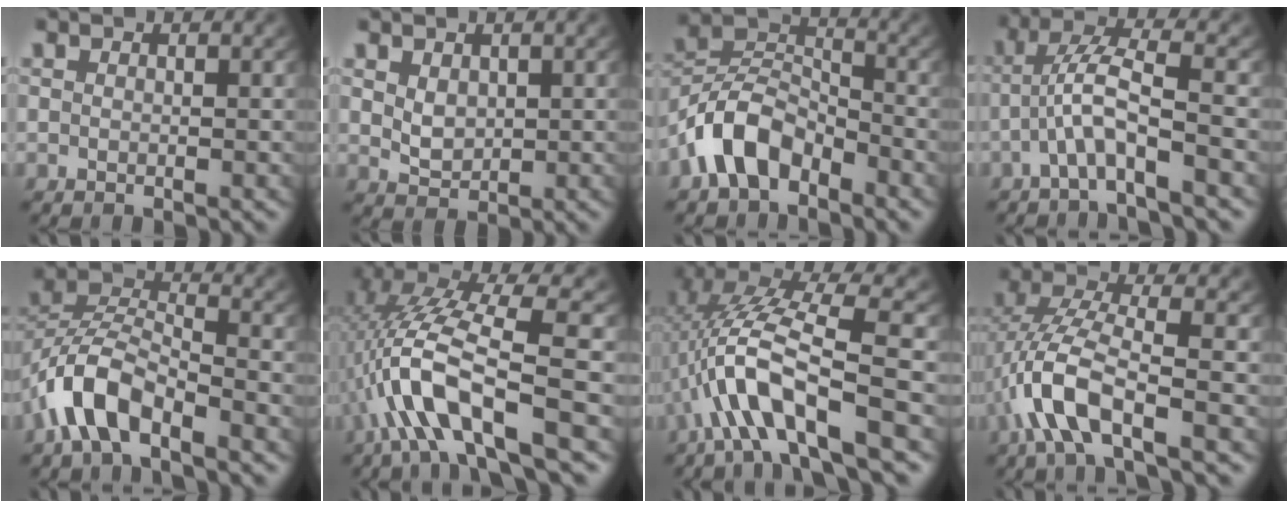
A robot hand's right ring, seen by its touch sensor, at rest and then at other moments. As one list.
[{"total": 2.6, "force": [0.5, 1.9, 1.6], "torque": [-0.040, -0.020, 0.026]}, {"total": 6.7, "force": [-3.0, 4.5, 3.8], "torque": [-0.077, -0.011, -0.055]}, {"total": 3.9, "force": [-0.9, 1.0, 3.6], "torque": [-0.083, -0.004, -0.013]}, {"total": 5.4, "force": [-2.4, 3.2, 3.6], "torque": [-0.084, -0.012, -0.045]}, {"total": 8.1, "force": [-0.9, 3.4, 7.3], "torque": [-0.183, -0.016, -0.007]}, {"total": 7.0, "force": [-0.7, 2.5, 6.5], "torque": [-0.153, -0.007, -0.005]}, {"total": 5.7, "force": [-1.4, 2.4, 4.9], "torque": [-0.135, -0.021, -0.014]}]